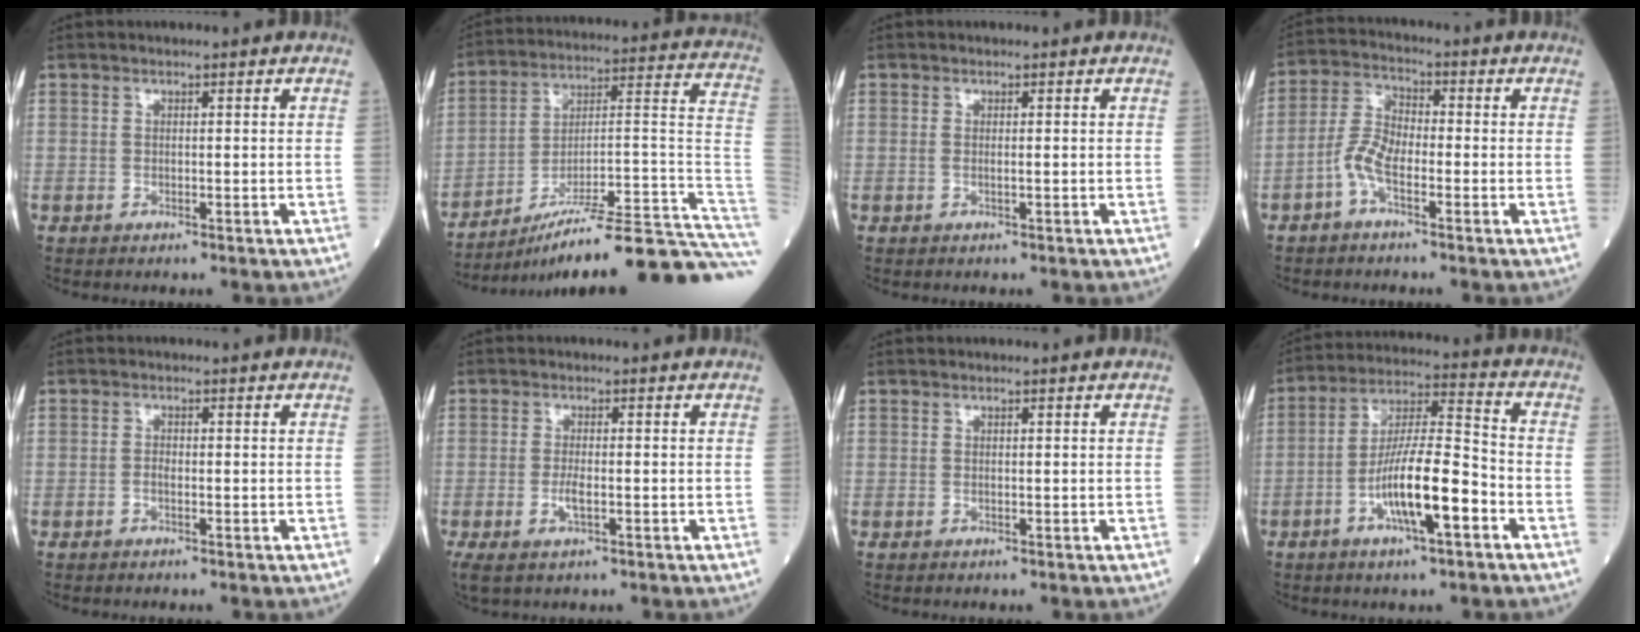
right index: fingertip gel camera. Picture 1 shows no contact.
{"total": 25.9, "force": [-20.2, 0.9, 16.2], "torque": [-0.134, 0.028, -0.300]}
{"total": 0.6, "force": [0.0, 0.1, 0.6], "torque": [-0.016, -0.002, 0.001]}
{"total": 5.4, "force": [-2.5, 2.0, 4.4], "torque": [-0.096, 0.010, -0.056]}
{"total": 0.8, "force": [-0.4, 0.4, 0.6], "torque": [-0.011, 0.002, -0.007]}
{"total": 3.3, "force": [-1.0, 0.9, 3.0], "torque": [-0.070, -0.006, -0.016]}
{"total": 0.0}
{"total": 12.5, "force": [-4.7, 1.9, 11.4], "torque": [-0.210, 0.003, -0.084]}